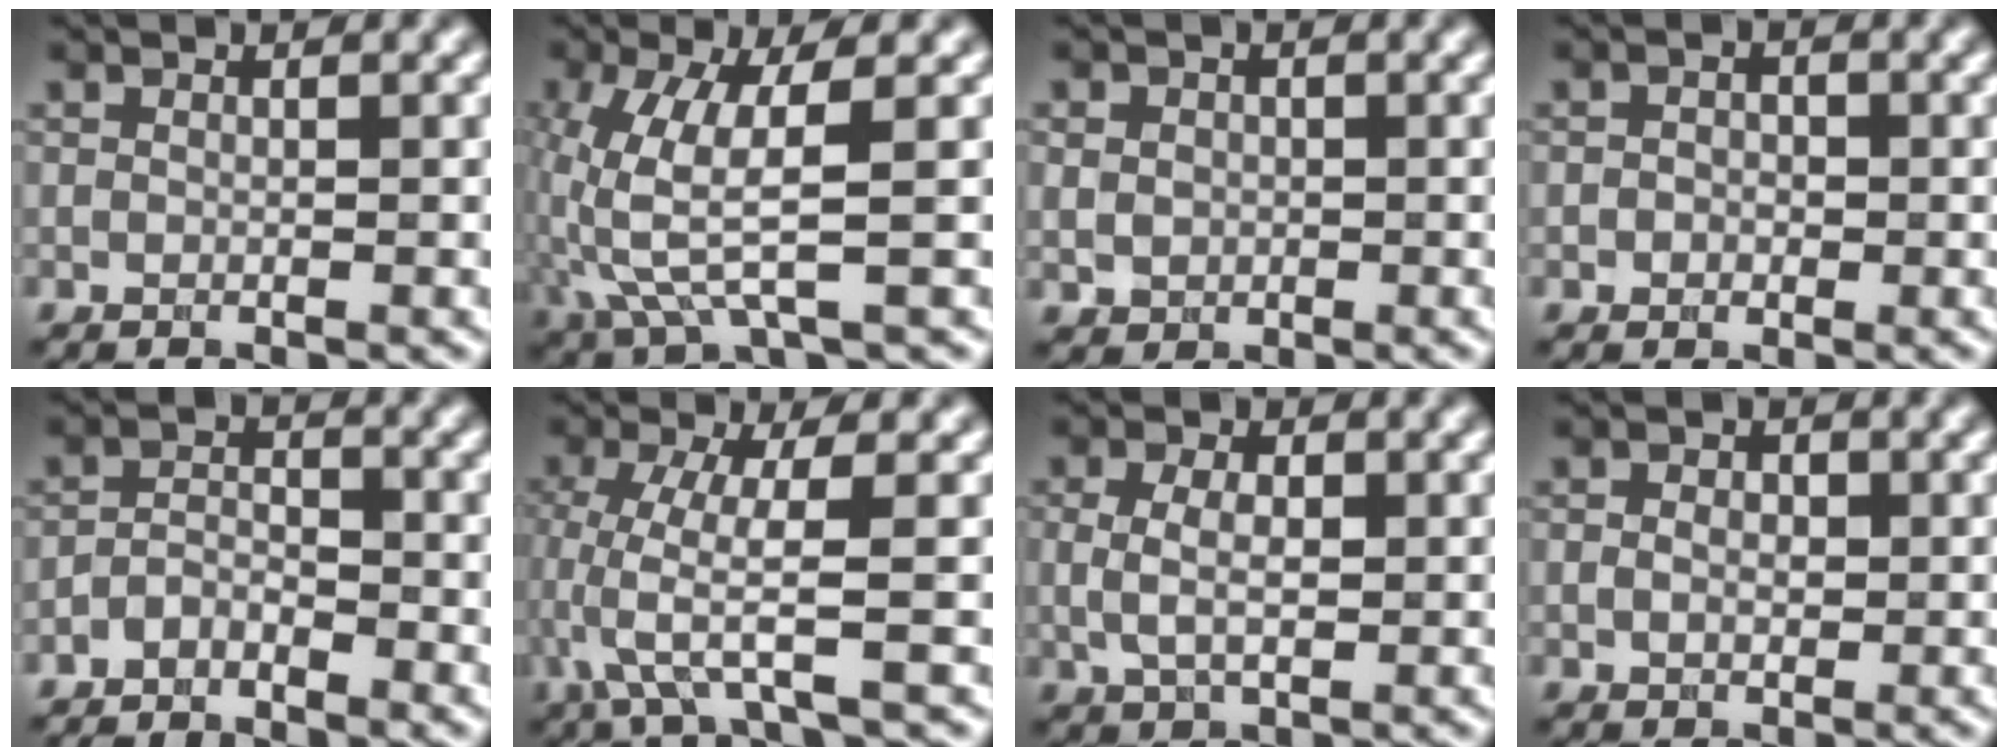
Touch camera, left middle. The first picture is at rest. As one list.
[{"total": 5.9, "force": [-0.4, 1.5, 5.6], "torque": [-0.140, -0.004, -0.003]}, {"total": 2.3, "force": [0.1, 2.0, 1.0], "torque": [-0.014, 0.002, 0.001]}, {"total": 1.4, "force": [-0.2, 1.1, 0.7], "torque": [-0.010, -0.002, -0.007]}, {"total": 2.3, "force": [-1.9, 0.8, 0.9], "torque": [-0.019, 0.004, -0.043]}, {"total": 5.2, "force": [-0.8, 1.0, 5.0], "torque": [-0.106, -0.005, -0.019]}, {"total": 3.7, "force": [0.2, 2.3, 2.9], "torque": [-0.067, 0.001, 0.007]}, {"total": 2.9, "force": [0.3, 2.3, 1.8], "torque": [-0.017, 0.009, -0.013]}]